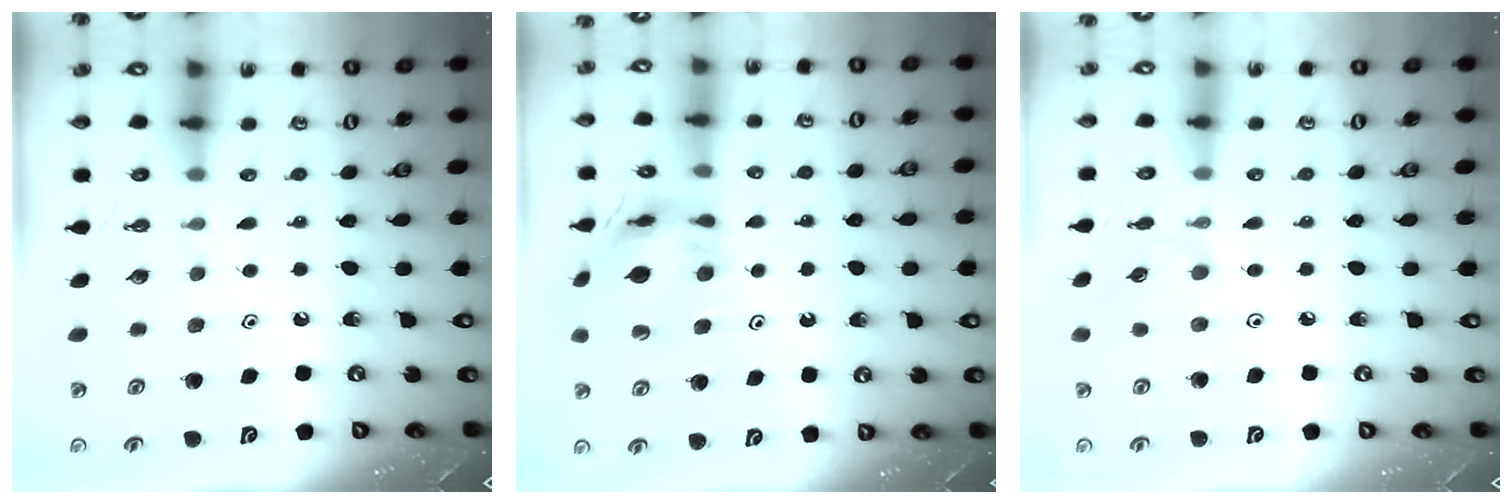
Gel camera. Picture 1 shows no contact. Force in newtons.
{"total": 13.6, "press": 13.5, "slide": 1.7}
{"total": 1.3, "press": 1.2, "slide": 0.4}